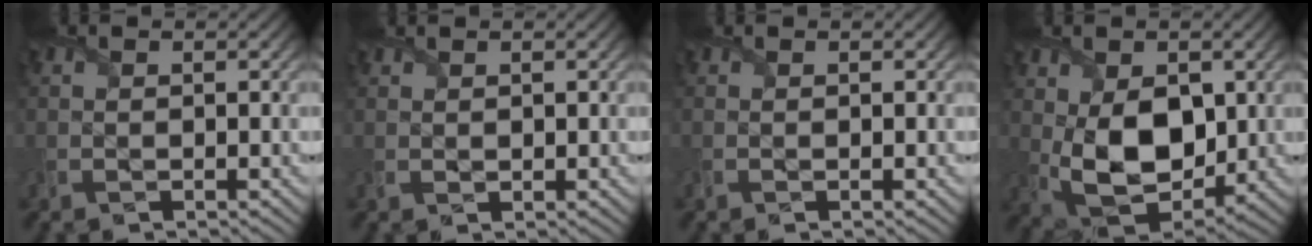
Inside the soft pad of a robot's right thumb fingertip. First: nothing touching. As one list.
[{"total": 1.0, "force": [0.8, 0.5, 0.3], "torque": [-0.011, -0.001, 0.019]}, {"total": 0.0}, {"total": 10.5, "force": [0.4, 6.9, 7.9], "torque": [-0.168, -0.018, 0.015]}]